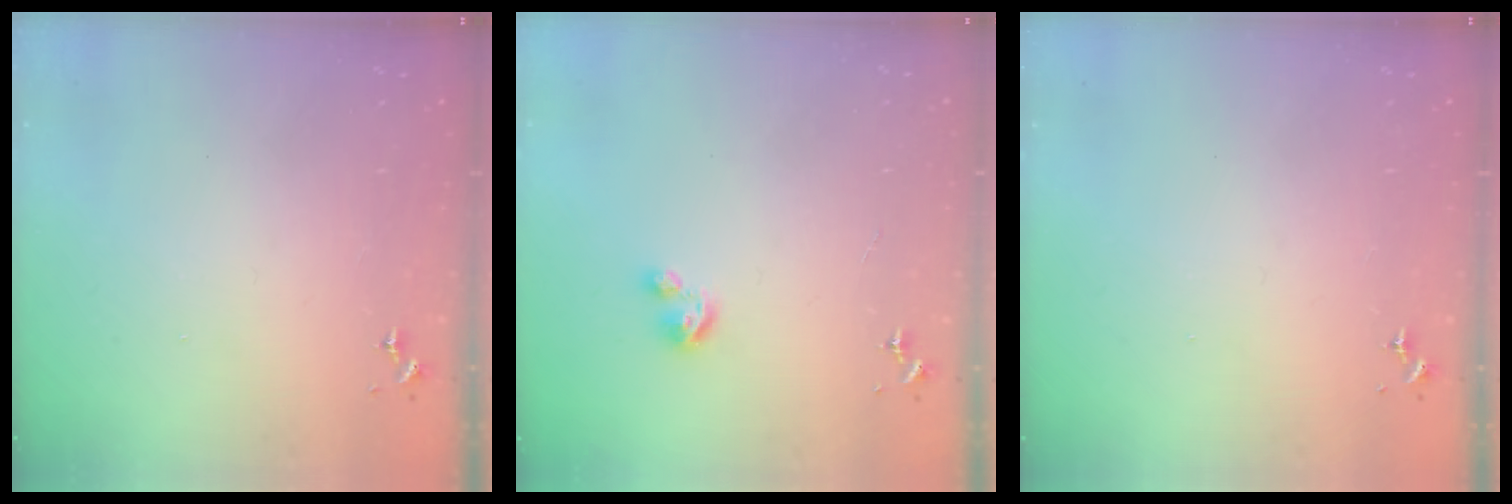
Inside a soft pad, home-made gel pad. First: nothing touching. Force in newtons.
{"total": 4.4, "press": 4.3, "slide": 0.4}
{"total": 0.0}